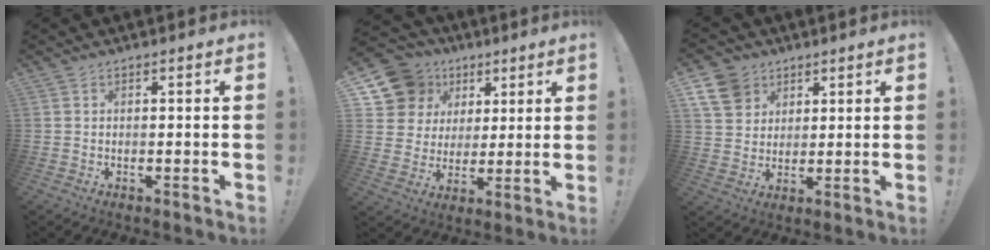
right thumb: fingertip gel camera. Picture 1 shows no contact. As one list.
[{"total": 13.8, "force": [6.7, 11.4, 4.1], "torque": [-0.067, -0.034, 0.144]}, {"total": 10.3, "force": [5.5, 8.1, 3.3], "torque": [-0.061, -0.028, 0.110]}]